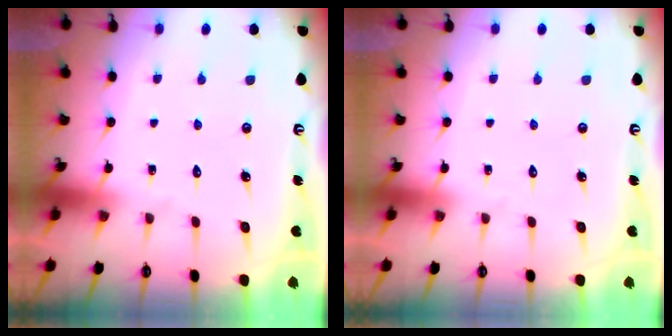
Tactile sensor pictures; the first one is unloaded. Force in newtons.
{"total": 0.0}